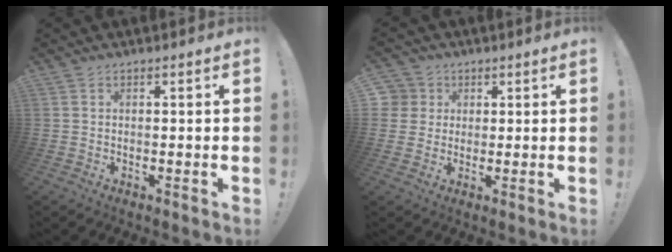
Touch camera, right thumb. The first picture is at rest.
{"total": 5.0, "force": [1.2, 4.8, 0.8], "torque": [-0.026, -0.005, 0.023]}